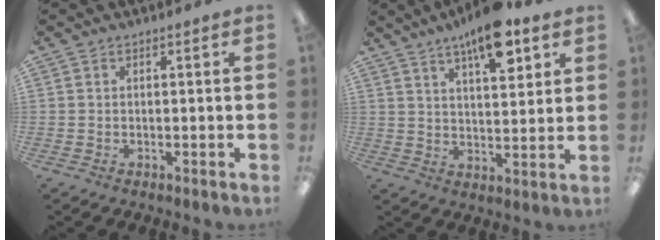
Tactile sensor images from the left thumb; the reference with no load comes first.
{"total": 12.1, "force": [7.8, 4.1, 8.2], "torque": [-0.117, -0.040, 0.130]}